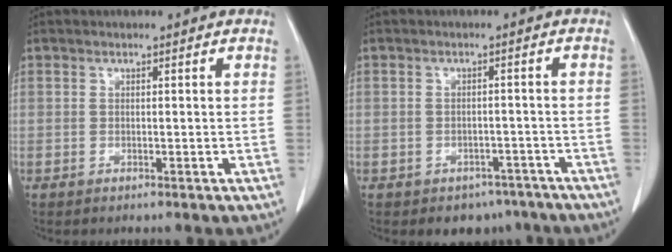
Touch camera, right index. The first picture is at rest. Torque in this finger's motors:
{"motor_torque": [-0.15, -0.11, -0.09, -0.05]}